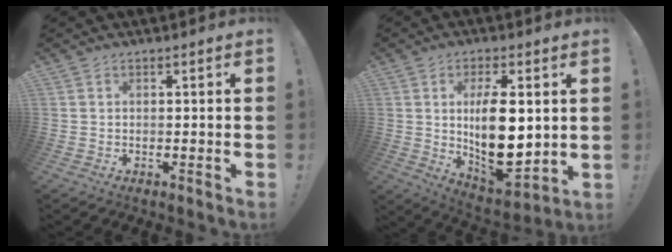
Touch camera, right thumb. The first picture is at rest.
{"total": 15.7, "force": [1.8, 7.2, 13.9], "torque": [-0.226, -0.027, 0.038]}